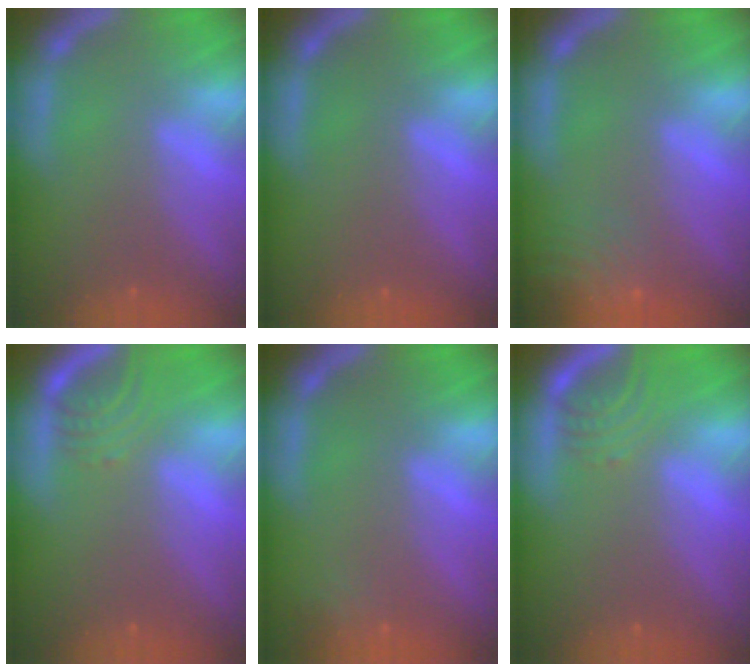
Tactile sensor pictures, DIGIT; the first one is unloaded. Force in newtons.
{"total": 0.0}
{"total": 9.5}
{"total": 3.0}
{"total": 1.4}
{"total": 3.0}